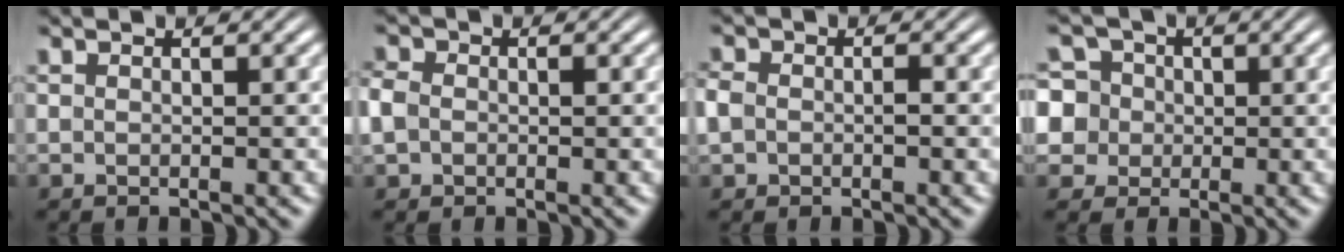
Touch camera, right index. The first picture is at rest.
{"total": 2.1, "force": [-0.3, 1.8, 1.1], "torque": [-0.041, -0.009, -0.001]}
{"total": 1.9, "force": [-0.4, 1.5, 1.0], "torque": [-0.033, -0.007, -0.002]}
{"total": 9.4, "force": [-0.7, 8.8, 3.2], "torque": [-0.099, -0.039, -0.007]}